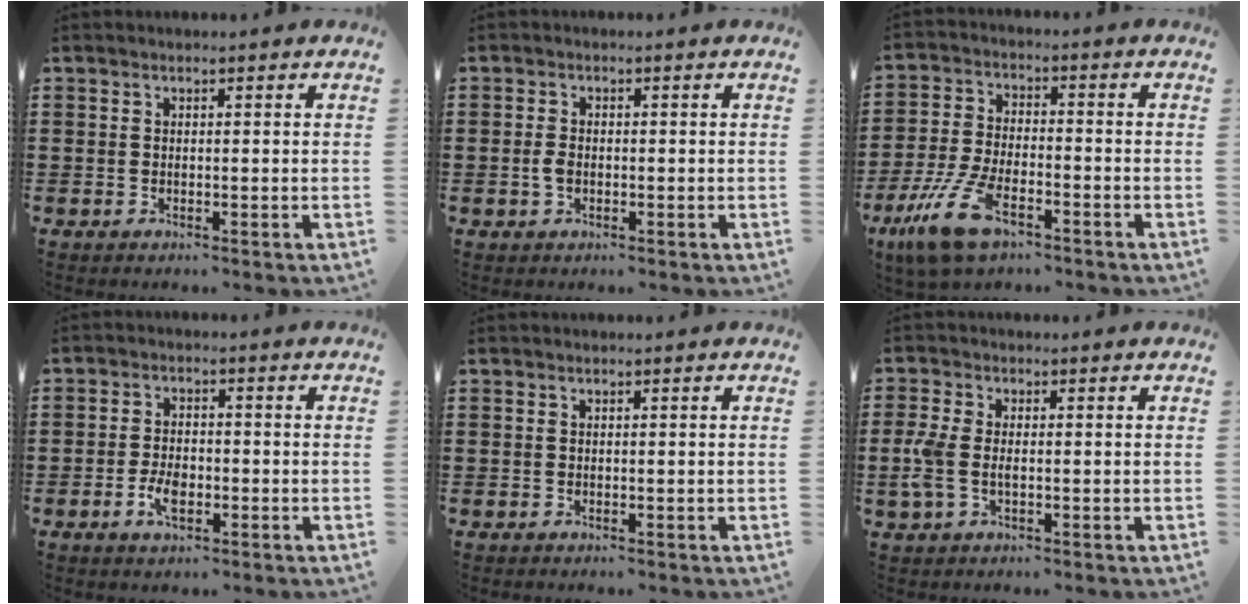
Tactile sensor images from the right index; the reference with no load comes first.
{"total": 2.1, "force": [-0.5, 1.2, 1.7], "torque": [-0.041, 0.000, -0.012]}
{"total": 11.0, "force": [-6.8, 3.9, 7.8], "torque": [-0.186, 0.002, -0.133]}
{"total": 3.9, "force": [-1.5, 1.9, 3.1], "torque": [-0.069, -0.001, -0.029]}
{"total": 0.0}
{"total": 3.9, "force": [-0.6, 2.0, 3.3], "torque": [-0.090, -0.007, -0.018]}